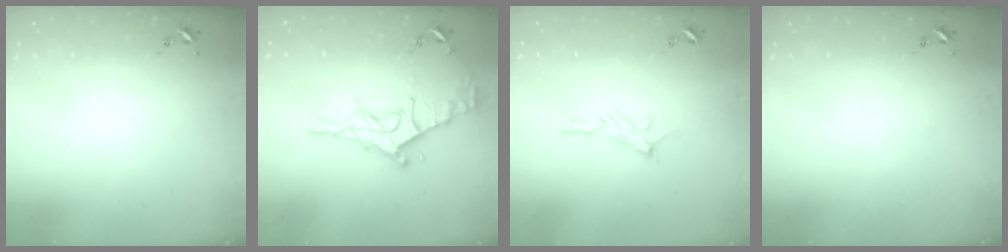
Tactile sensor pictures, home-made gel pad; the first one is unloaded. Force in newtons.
{"total": 19.0, "press": 18.9, "slide": 1.3}
{"total": 8.3, "press": 8.3, "slide": 0.6}
{"total": 0.0}